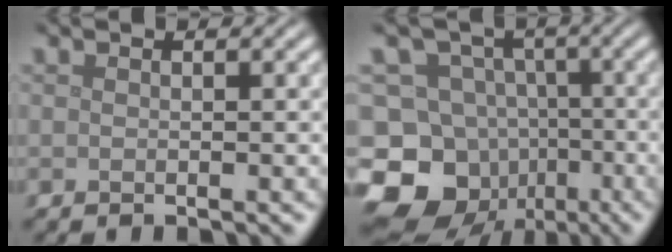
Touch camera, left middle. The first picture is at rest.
{"total": 17.2, "force": [-8.2, 14.0, 5.7], "torque": [-0.131, -0.021, -0.143]}